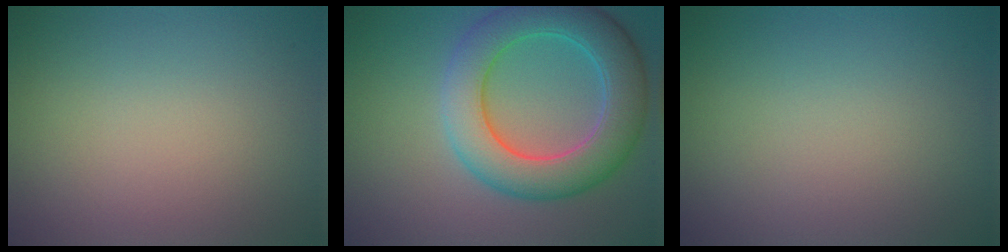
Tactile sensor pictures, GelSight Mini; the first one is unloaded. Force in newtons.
{"total": 7.4, "press": 7.4, "slide": 0.5}
{"total": 0.0}